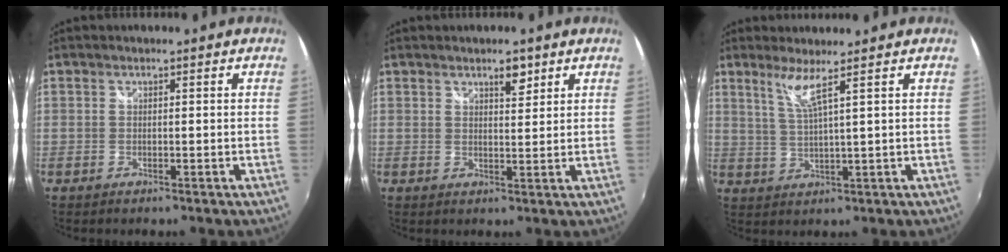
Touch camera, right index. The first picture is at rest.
{"total": 3.1, "force": [2.1, 1.1, 1.9], "torque": [-0.026, 0.004, 0.034]}
{"total": 4.2, "force": [2.7, -0.9, 3.0], "torque": [-0.063, -0.010, 0.054]}